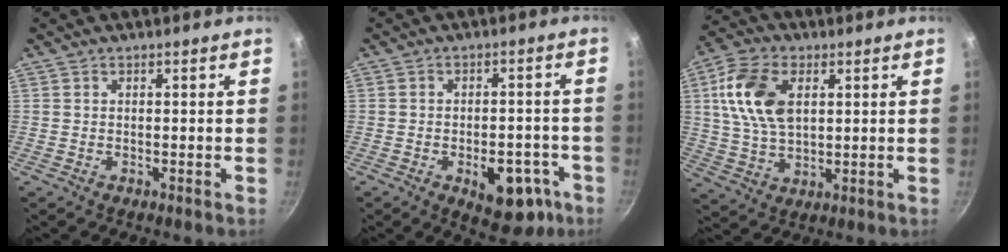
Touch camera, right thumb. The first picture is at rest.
{"total": 11.2, "force": [-4.5, 6.3, 8.1], "torque": [-0.063, 0.023, -0.046]}
{"total": 12.9, "force": [3.3, 7.9, 9.6], "torque": [-0.171, -0.001, 0.060]}